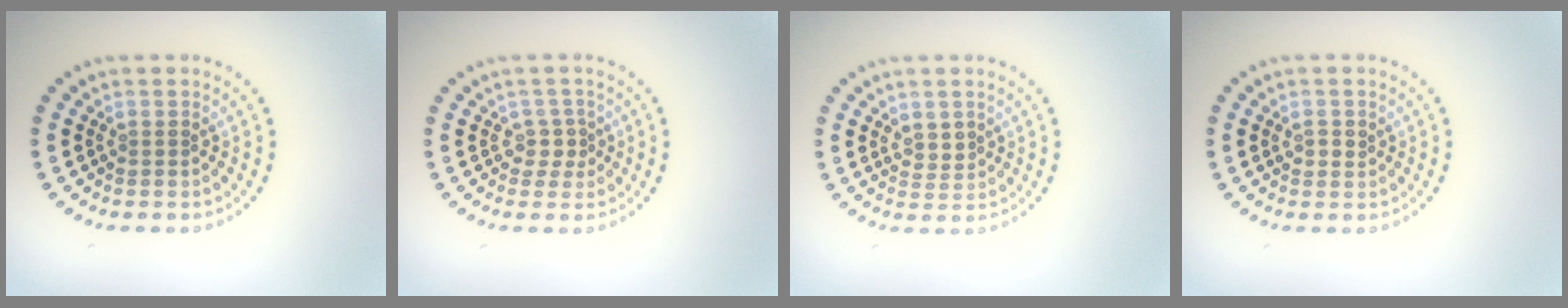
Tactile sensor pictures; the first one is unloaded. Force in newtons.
{"total": 1.7, "press": 1.3, "slide": 1.0}
{"total": 1.5, "press": 1.3, "slide": 0.7}
{"total": 1.2, "press": 1.0, "slide": 0.5}